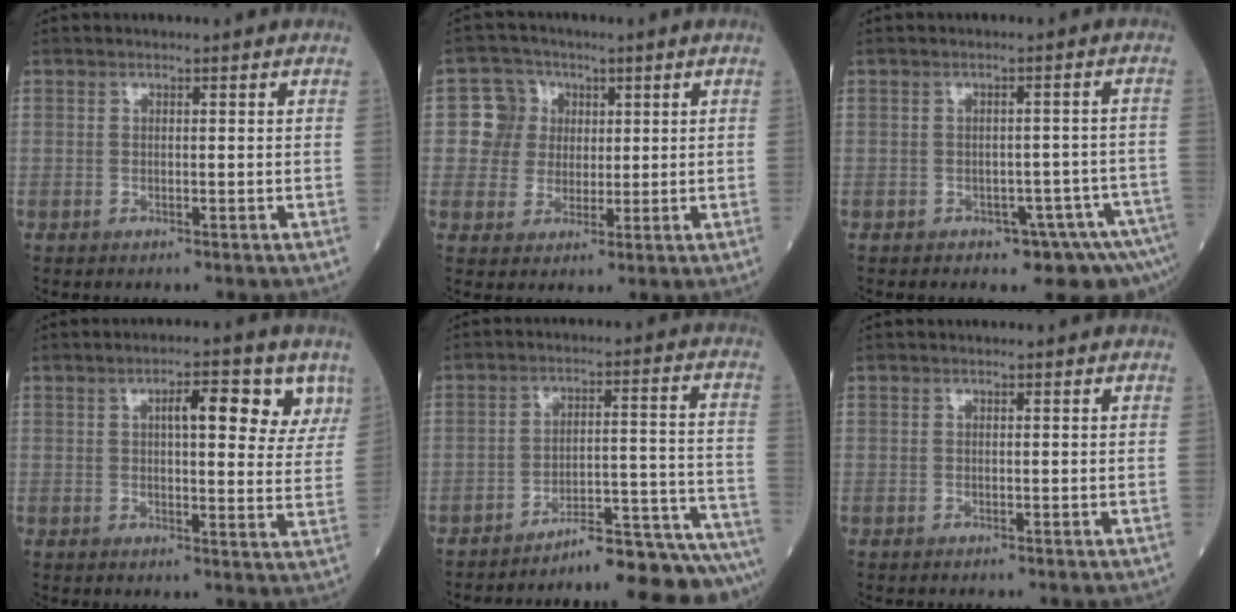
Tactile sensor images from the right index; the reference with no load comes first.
{"total": 5.9, "force": [1.1, 5.8, 0.6], "torque": [-0.015, 0.023, 0.022]}
{"total": 6.9, "force": [-5.1, 2.8, 3.7], "torque": [-0.027, 0.015, -0.067]}
{"total": 8.6, "force": [4.2, 2.6, 7.0], "torque": [-0.087, 0.011, 0.053]}
{"total": 15.1, "force": [-14.6, -1.4, 3.7], "torque": [-0.009, 0.030, -0.198]}
{"total": 0.0}